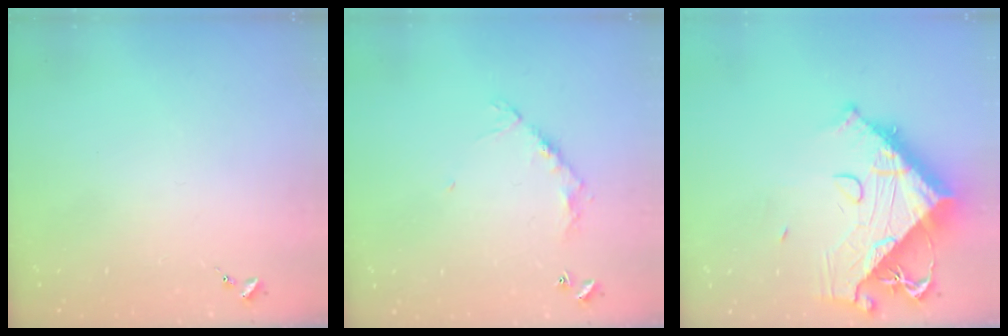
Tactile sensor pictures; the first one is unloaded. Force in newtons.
{"total": 8.1, "press": 8.1, "slide": 0.7}
{"total": 20.0, "press": 19.9, "slide": 2.3}